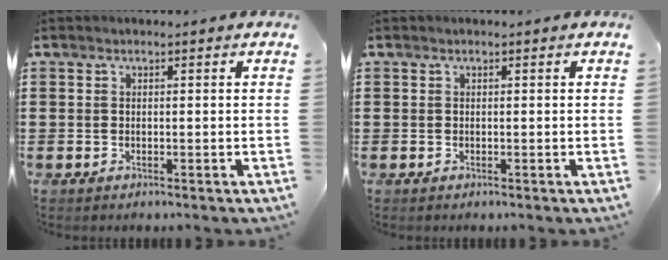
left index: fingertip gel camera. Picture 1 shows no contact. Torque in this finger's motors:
{"motor_torque": [0.00, 0.00, 0.00, 0.00]}